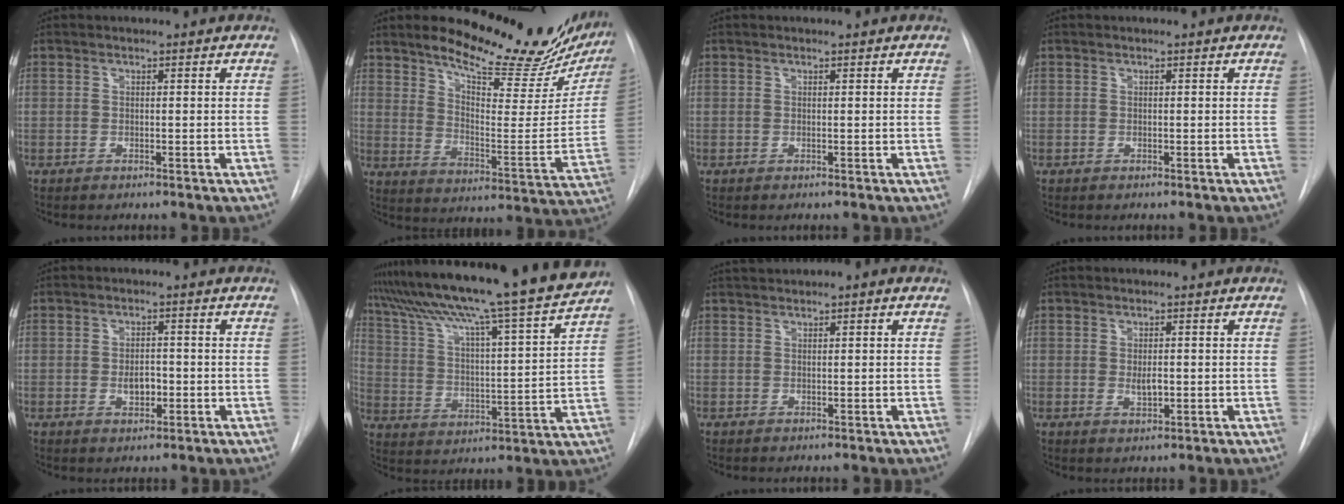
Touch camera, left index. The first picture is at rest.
{"total": 22.1, "force": [18.5, 6.0, 10.5], "torque": [-0.143, -0.056, 0.239]}
{"total": 0.0}
{"total": 0.0}
{"total": 3.0, "force": [-0.8, 1.8, 2.3], "torque": [-0.035, 0.000, -0.008]}
{"total": 23.2, "force": [20.5, -1.6, 10.8], "torque": [-0.187, -0.043, 0.306]}
{"total": 1.2, "force": [0.7, 0.4, 0.9], "torque": [-0.014, 0.015, 0.014]}
{"total": 2.0, "force": [-0.2, 0.9, 1.8], "torque": [-0.031, -0.006, -0.001]}